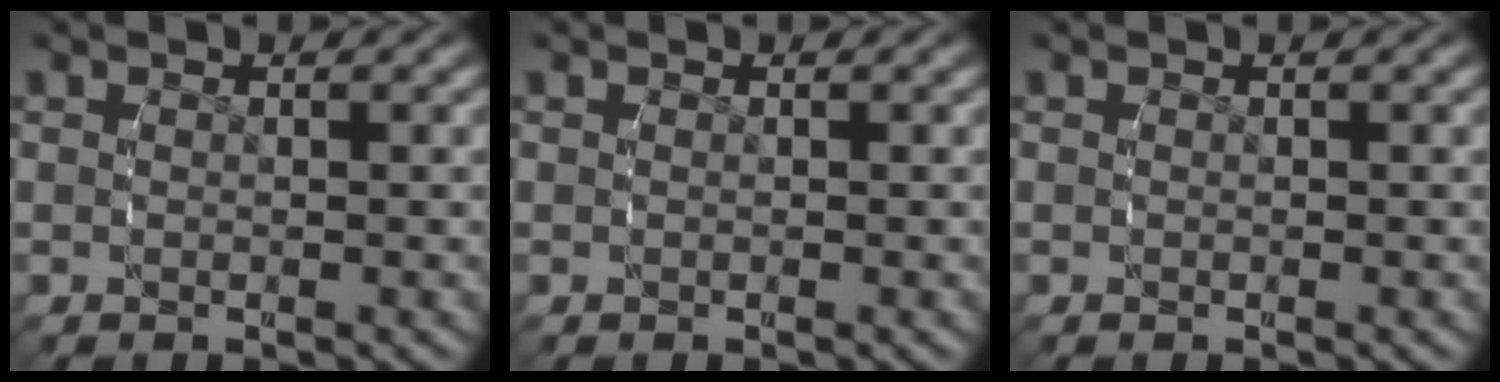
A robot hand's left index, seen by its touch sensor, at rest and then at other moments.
{"total": 0.0}
{"total": 0.0}